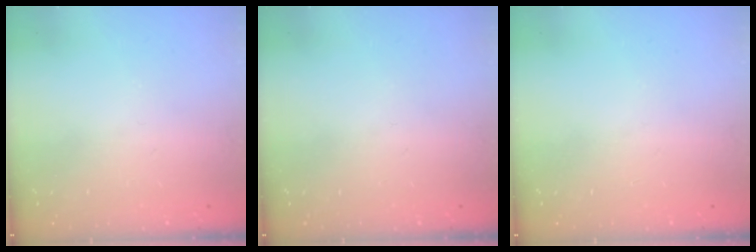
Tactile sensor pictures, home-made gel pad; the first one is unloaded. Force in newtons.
{"total": 0.0}
{"total": 0.0}